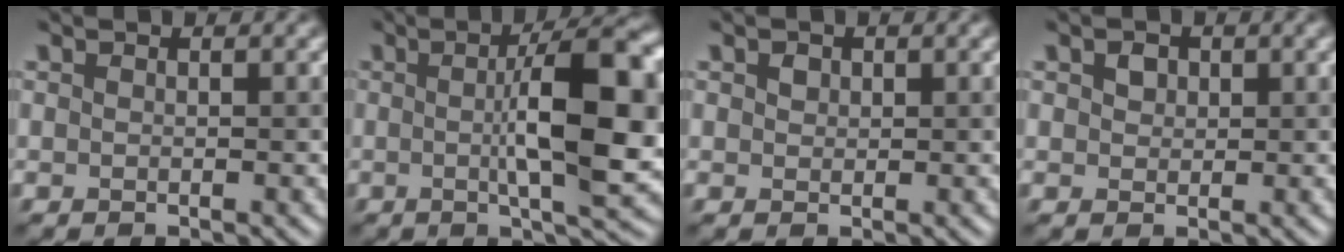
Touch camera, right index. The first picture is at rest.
{"total": 10.4, "force": [0.4, 2.6, 10.1], "torque": [-0.139, 0.004, 0.006]}
{"total": 0.9, "force": [0.4, 0.7, 0.3], "torque": [-0.006, 0.000, 0.006]}
{"total": 1.2, "force": [0.5, 1.0, 0.5], "torque": [-0.009, 0.001, 0.008]}